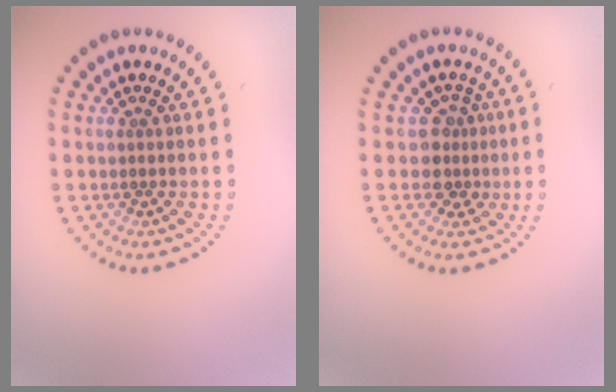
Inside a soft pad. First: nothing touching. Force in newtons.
{"total": 2.2, "press": 1.8, "slide": 1.3}